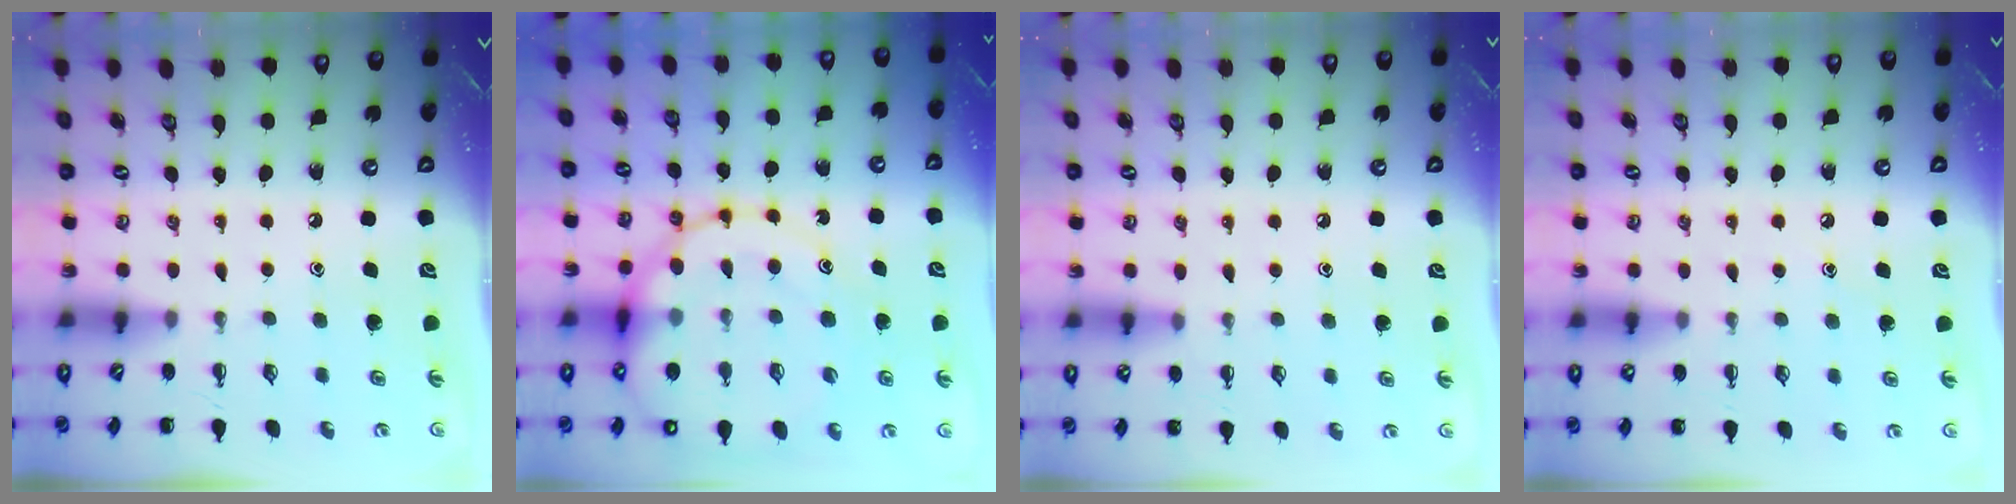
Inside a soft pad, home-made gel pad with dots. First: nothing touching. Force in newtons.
{"total": 20.3, "press": 20.1, "slide": 3.0}
{"total": 6.6, "press": 6.2, "slide": 2.2}
{"total": 5.8, "press": 5.6, "slide": 1.7}